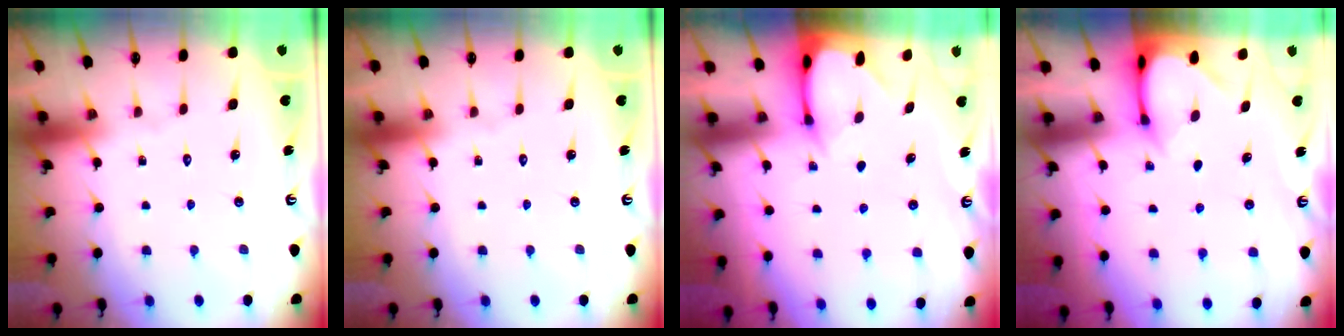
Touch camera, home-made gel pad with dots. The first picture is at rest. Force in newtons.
{"total": 0.0}
{"total": 2.4, "press": 2.3, "slide": 0.3}
{"total": 3.0, "press": 3.0, "slide": 0.3}